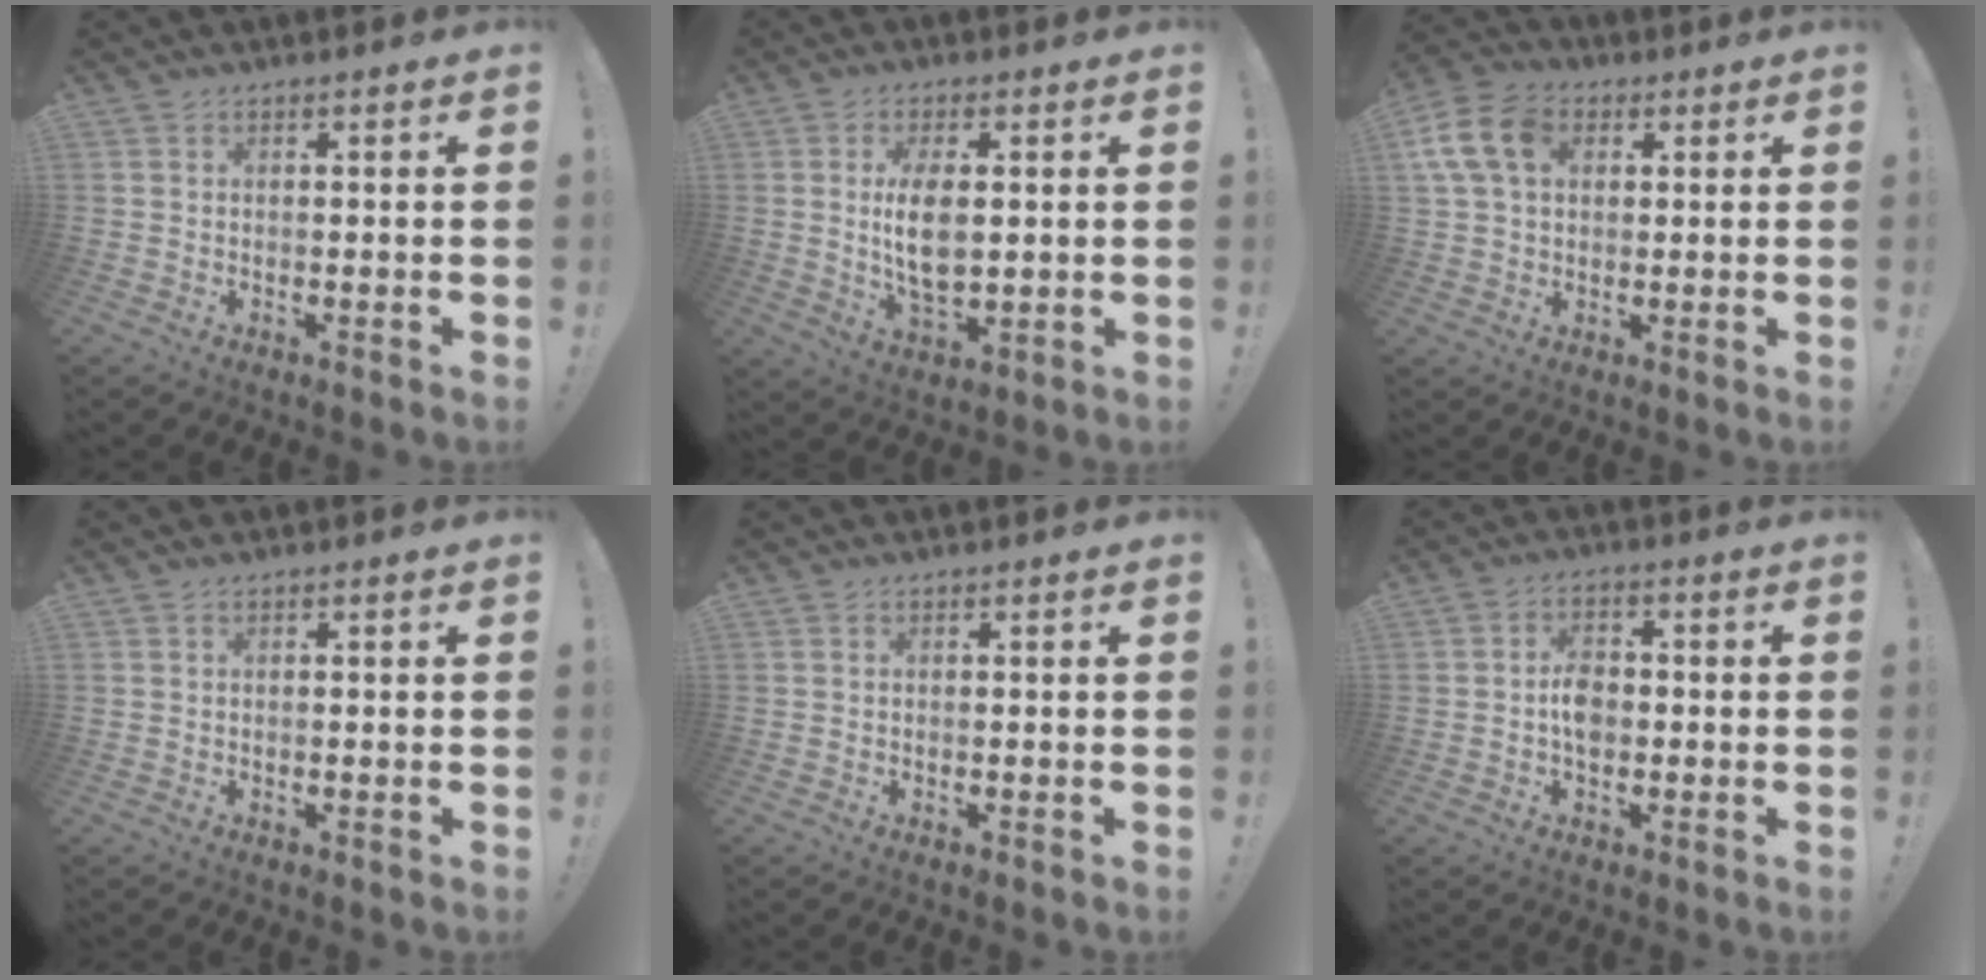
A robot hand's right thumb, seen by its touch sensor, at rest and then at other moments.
{"total": 9.4, "force": [1.0, 4.6, 8.1], "torque": [-0.145, -0.014, 0.012]}
{"total": 13.0, "force": [3.8, 9.3, 8.3], "torque": [-0.152, 0.002, 0.076]}
{"total": 0.0}
{"total": 0.0}
{"total": 5.8, "force": [-1.2, 4.1, 4.0], "torque": [-0.065, 0.009, -0.020]}